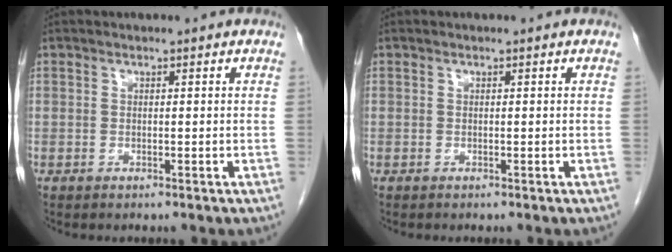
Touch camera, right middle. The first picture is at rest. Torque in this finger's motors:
{"motor_torque": [0.19, -0.05, 0.03, 0.00]}